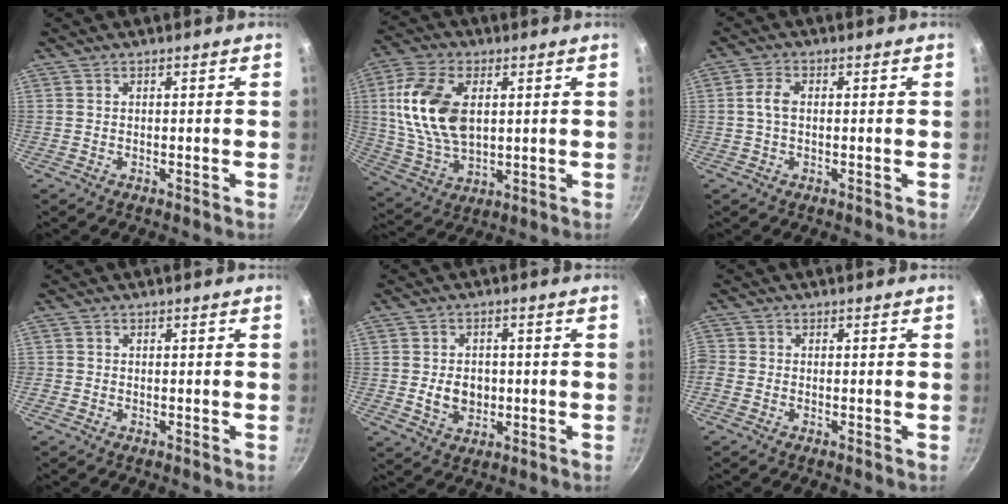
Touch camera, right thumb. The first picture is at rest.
{"total": 16.0, "force": [3.0, 9.7, 12.4], "torque": [-0.226, -0.007, 0.062]}
{"total": 3.5, "force": [0.2, 1.8, 3.0], "torque": [-0.069, 0.009, 0.000]}
{"total": 0.5, "force": [-0.1, 0.5, 0.0], "torque": [0.001, 0.001, -0.004]}
{"total": 6.0, "force": [-0.5, 4.7, 3.6], "torque": [-0.038, 0.002, -0.003]}
{"total": 1.8, "force": [-0.8, 1.5, 0.7], "torque": [-0.018, 0.002, -0.024]}